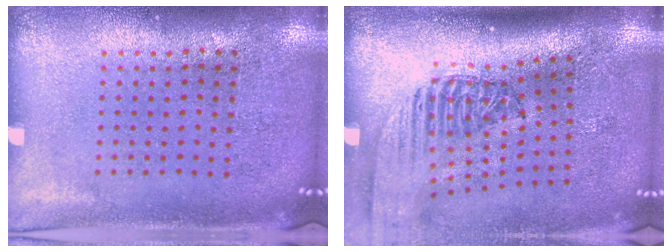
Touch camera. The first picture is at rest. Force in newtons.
{"total": 2.4, "press": 1.8, "slide": 1.7}